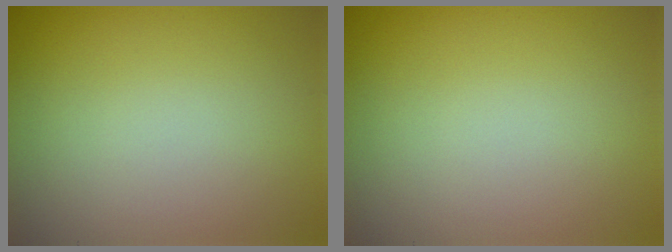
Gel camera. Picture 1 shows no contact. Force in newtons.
{"total": 0.0}